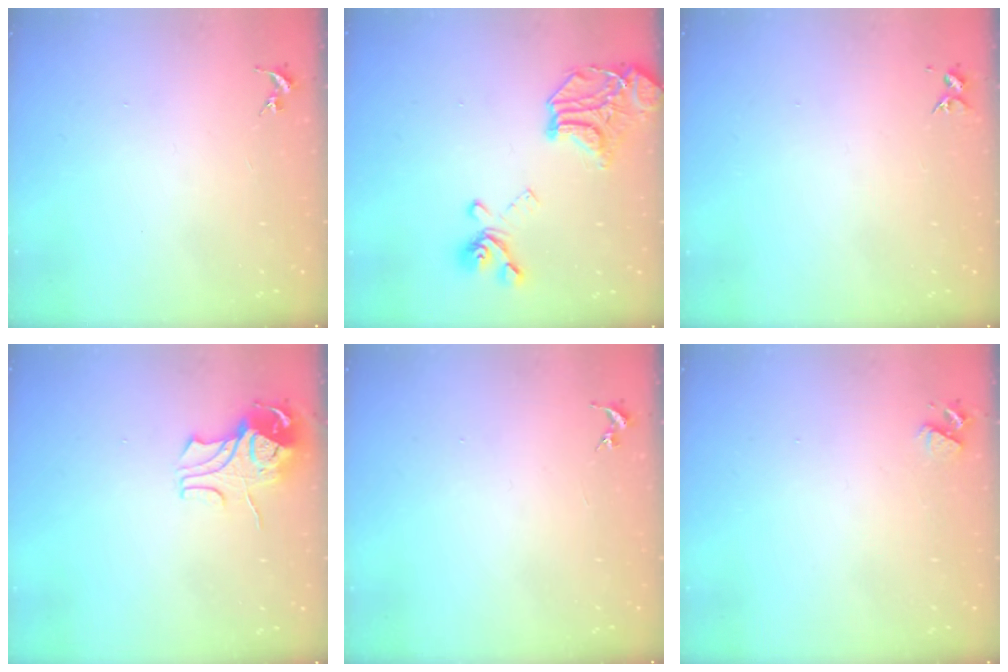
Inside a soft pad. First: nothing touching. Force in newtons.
{"total": 18.3, "press": 18.1, "slide": 2.4}
{"total": 3.3, "press": 3.3, "slide": 0.4}
{"total": 9.4, "press": 9.4, "slide": 1.1}
{"total": 0.0}
{"total": 4.1, "press": 4.0, "slide": 0.6}